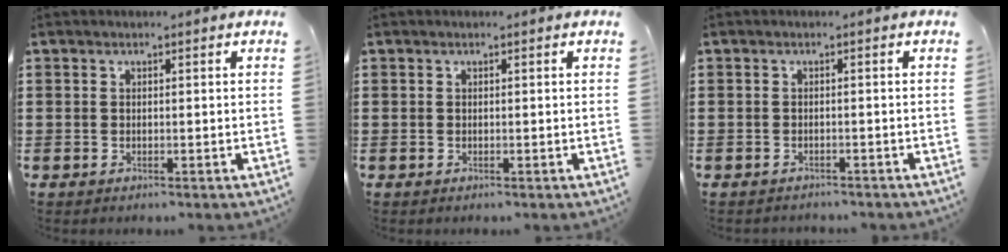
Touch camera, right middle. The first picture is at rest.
{"total": 0.0}
{"total": 0.8, "force": [-0.8, 0.1, 0.0], "torque": [-0.001, 0.002, -0.018]}